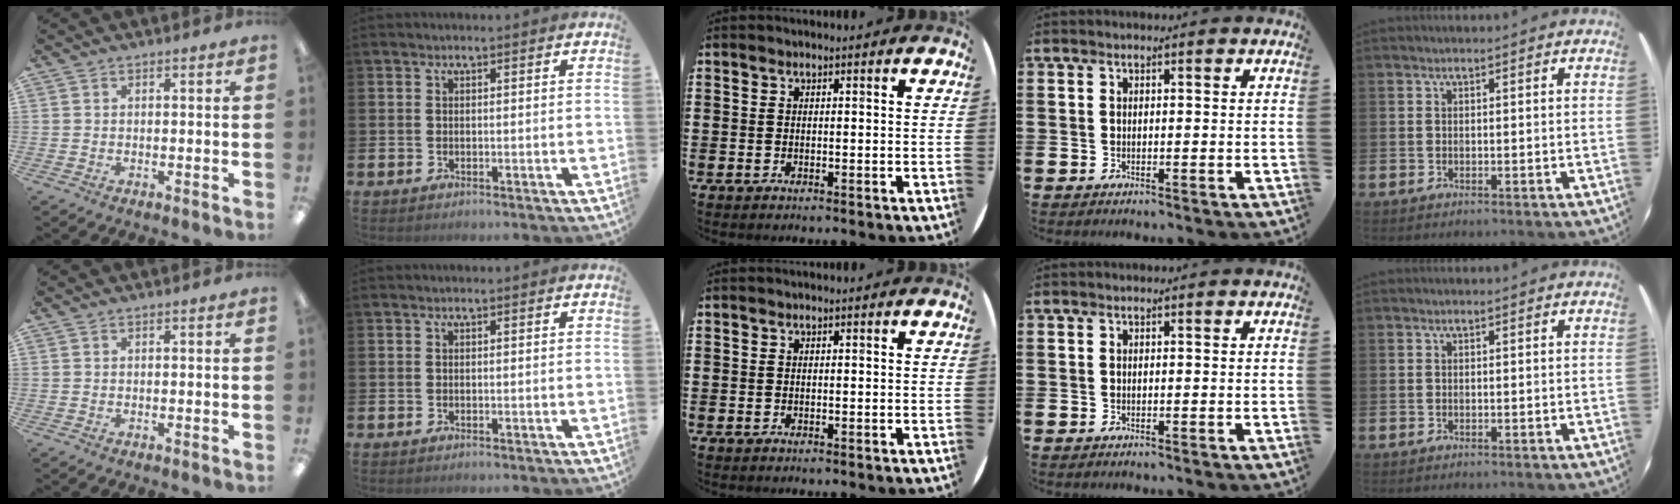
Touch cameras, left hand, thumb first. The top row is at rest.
{}